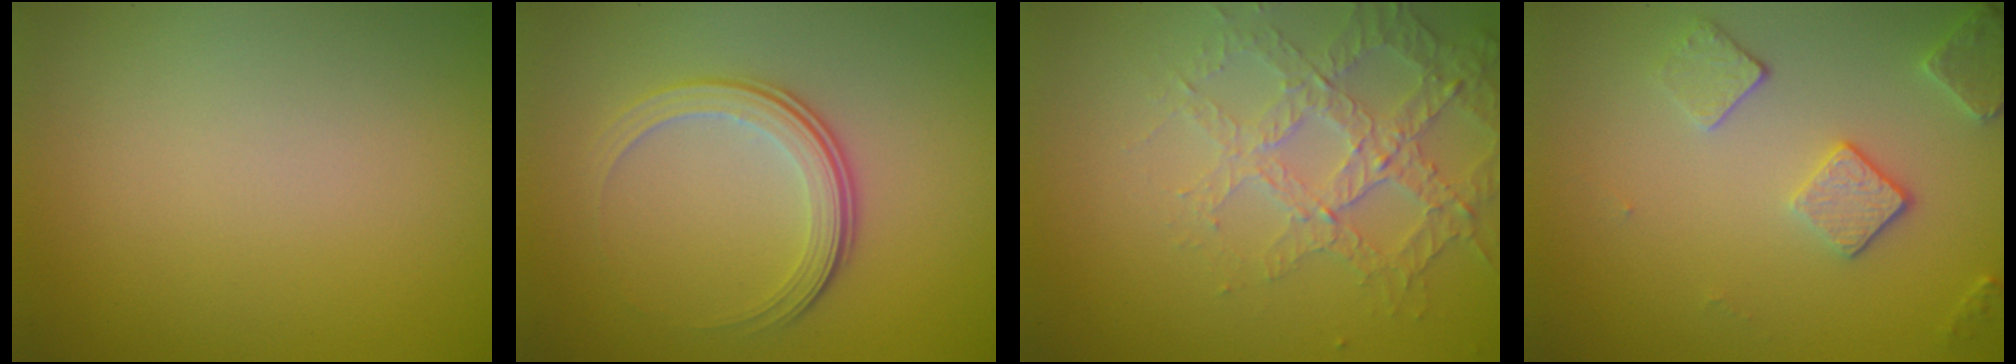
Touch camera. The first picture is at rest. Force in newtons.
{"total": 3.6, "press": 2.4, "slide": 2.7}
{"total": 3.4, "press": 3.2, "slide": 1.2}
{"total": 3.1, "press": 2.7, "slide": 1.7}